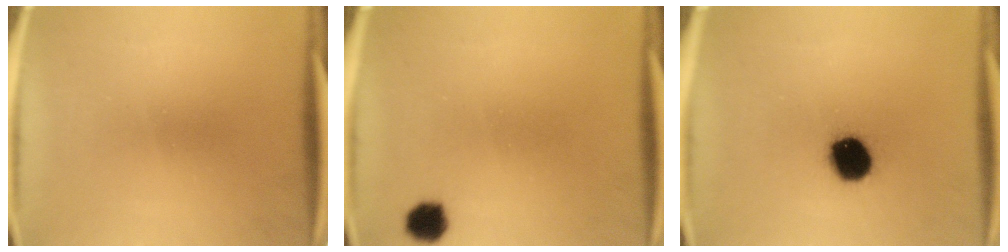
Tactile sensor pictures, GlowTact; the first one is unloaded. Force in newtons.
{"total": 3.9}
{"total": 11.3}